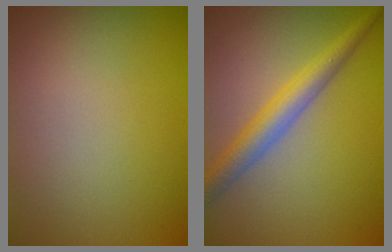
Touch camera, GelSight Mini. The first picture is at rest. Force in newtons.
{"total": 3.8, "press": 3.8, "slide": 0.0}